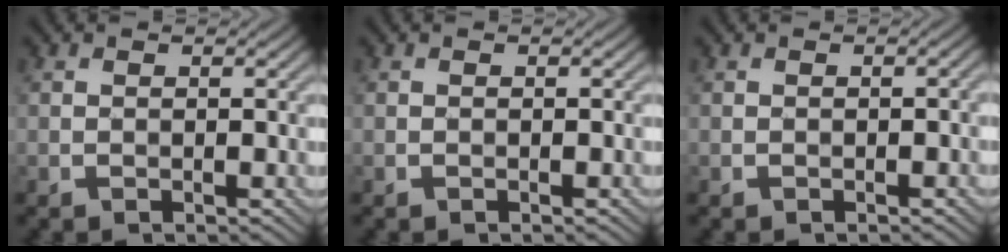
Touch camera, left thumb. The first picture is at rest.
{"total": 0.0}
{"total": 0.5, "force": [-0.4, 0.0, 0.4], "torque": [-0.007, 0.004, -0.003]}